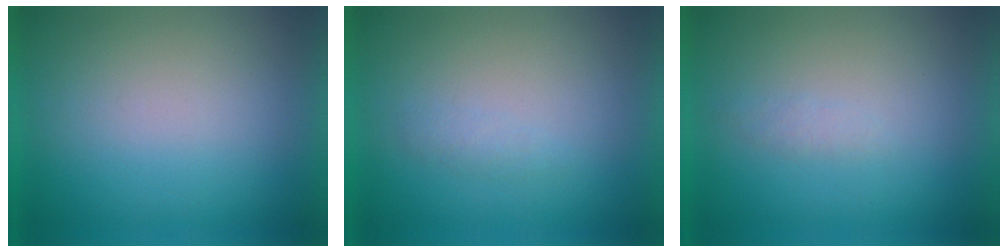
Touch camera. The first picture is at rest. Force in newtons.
{"total": 1.3}
{"total": 1.2}